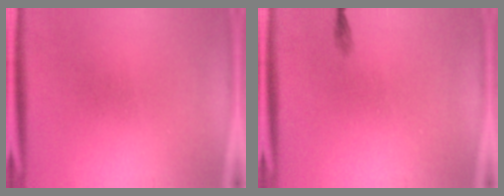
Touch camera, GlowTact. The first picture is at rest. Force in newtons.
{"total": 0.6}